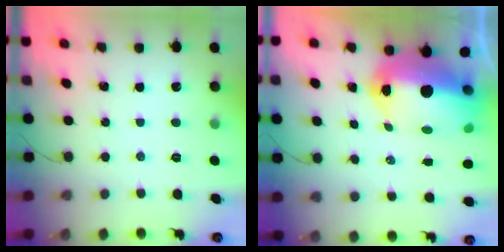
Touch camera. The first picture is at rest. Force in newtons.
{"total": 17.9, "press": 17.5, "slide": 3.8}